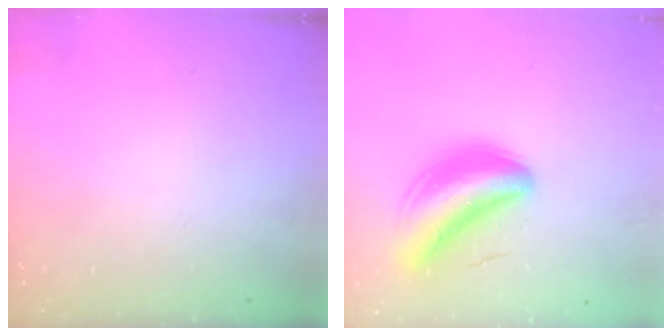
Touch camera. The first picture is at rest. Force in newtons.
{"total": 8.5, "press": 7.9, "slide": 3.1}